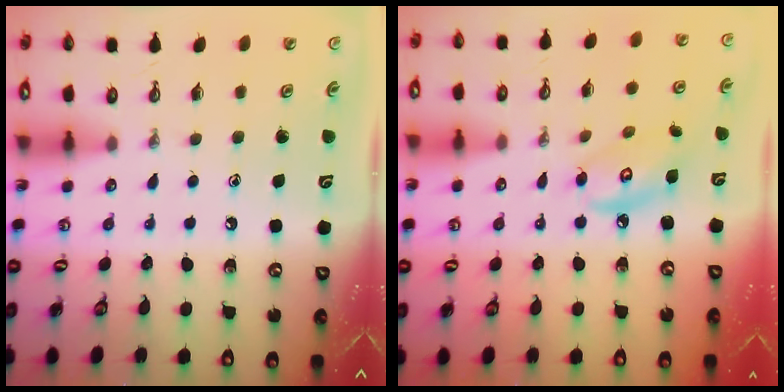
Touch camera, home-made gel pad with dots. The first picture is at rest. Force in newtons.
{"total": 8.1, "press": 8.1, "slide": 0.5}